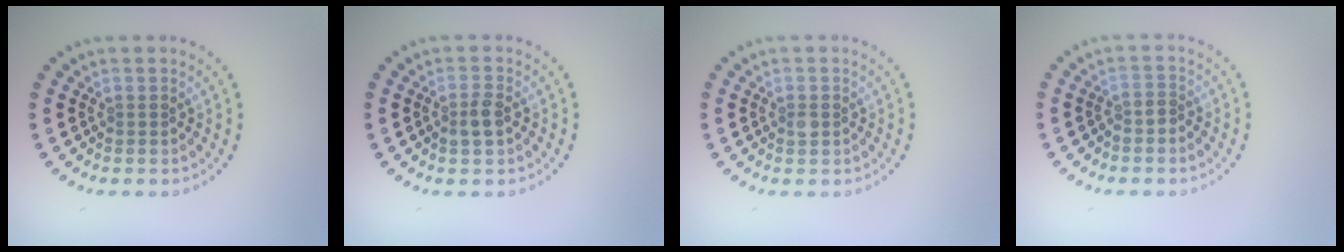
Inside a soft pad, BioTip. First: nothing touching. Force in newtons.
{"total": 1.8, "press": 1.8, "slide": 0.5}
{"total": 1.0, "press": 1.0, "slide": 0.0}
{"total": 1.1, "press": 0.7, "slide": 0.8}